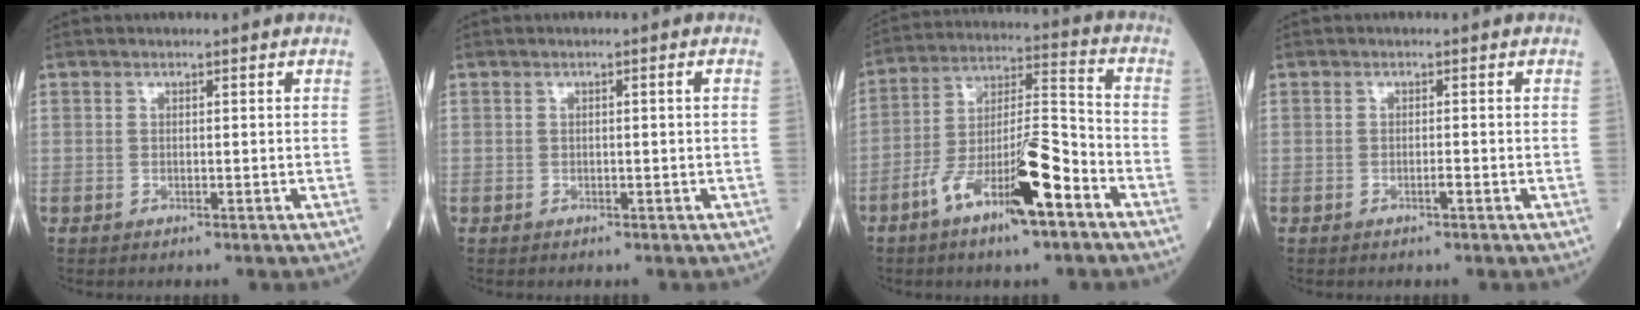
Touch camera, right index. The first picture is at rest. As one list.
[{"total": 0.8, "force": [0.0, -0.1, 0.8], "torque": [-0.016, 0.001, 0.002]}, {"total": 14.2, "force": [-7.5, 2.3, 11.9], "torque": [-0.216, 0.004, -0.131]}, {"total": 0.7, "force": [-0.4, 0.0, 0.6], "torque": [-0.011, 0.000, -0.008]}]